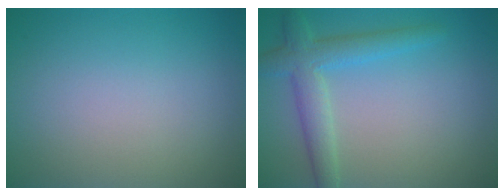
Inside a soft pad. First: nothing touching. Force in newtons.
{"total": 3.8, "press": 3.8, "slide": 0.1}